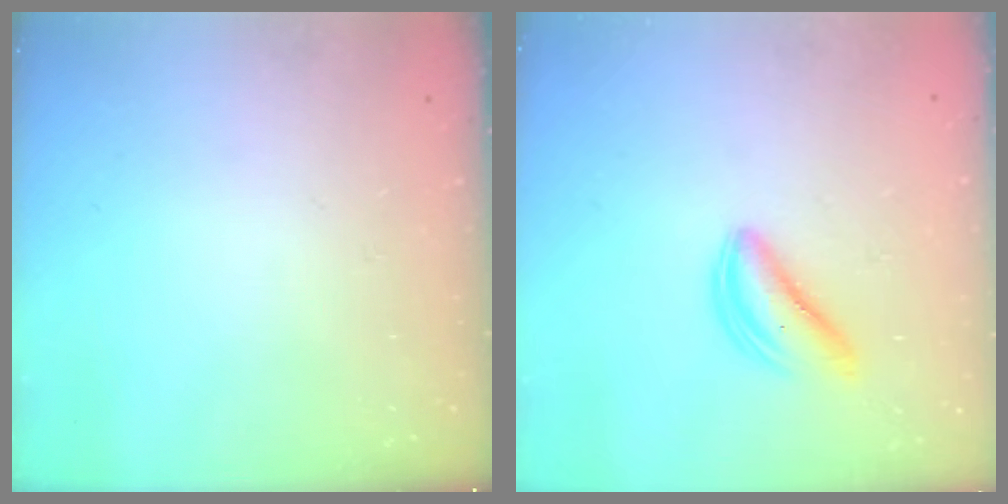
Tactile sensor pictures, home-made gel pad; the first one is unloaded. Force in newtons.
{"total": 4.8, "press": 4.8, "slide": 0.3}